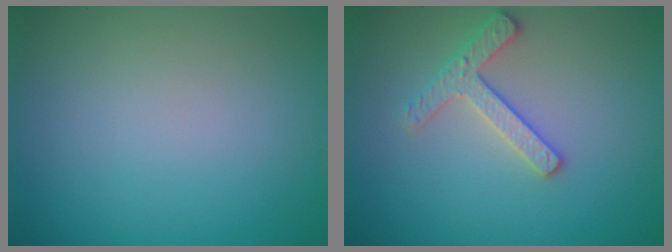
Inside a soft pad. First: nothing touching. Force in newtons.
{"total": 2.5, "press": 2.4, "slide": 0.4}